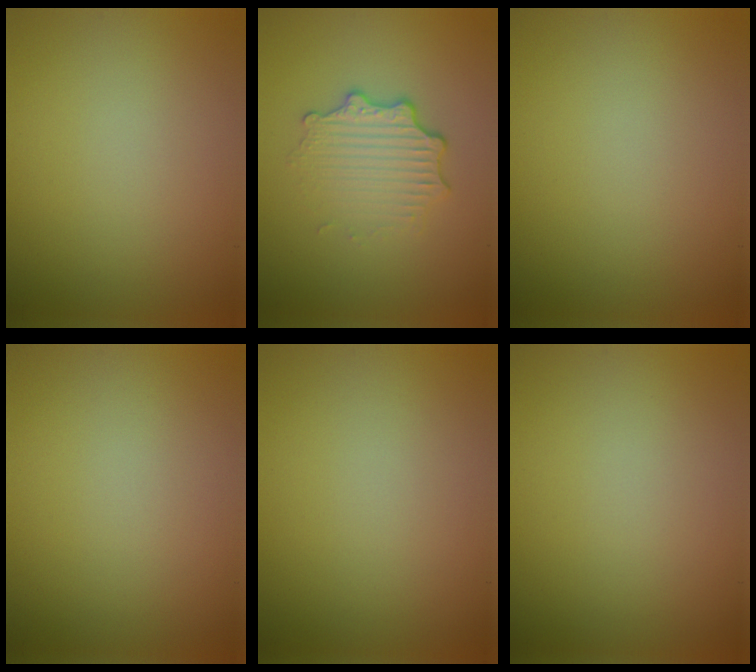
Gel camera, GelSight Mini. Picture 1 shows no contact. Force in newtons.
{"total": 3.5, "press": 2.5, "slide": 2.4}
{"total": 0.0}
{"total": 0.0}
{"total": 0.0}
{"total": 0.0}